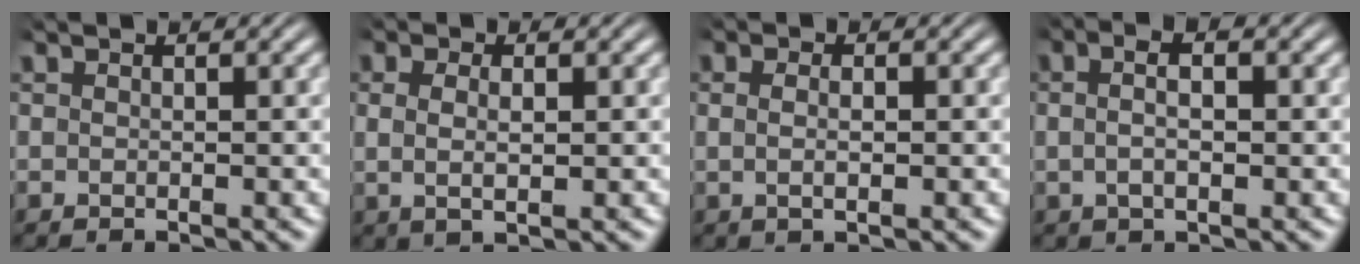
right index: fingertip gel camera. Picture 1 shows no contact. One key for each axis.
{"total": 2.5, "fx": 0.4, "fy": 1.0, "fz": 2.2, "tx": -0.041, "ty": -0.006, "tz": 0.013}
{"total": 1.7, "fx": 0.0, "fy": 0.5, "fz": 1.6, "tx": -0.026, "ty": -0.003, "tz": 0.003}
{"total": 3.3, "fx": 0.5, "fy": 1.5, "fz": 2.9, "tx": -0.049, "ty": 0.008, "tz": 0.003}